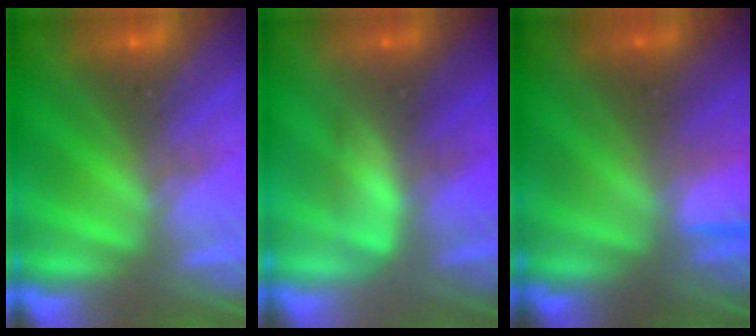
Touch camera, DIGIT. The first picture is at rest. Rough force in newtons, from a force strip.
{"total": 2.6}
{"total": 1.3}